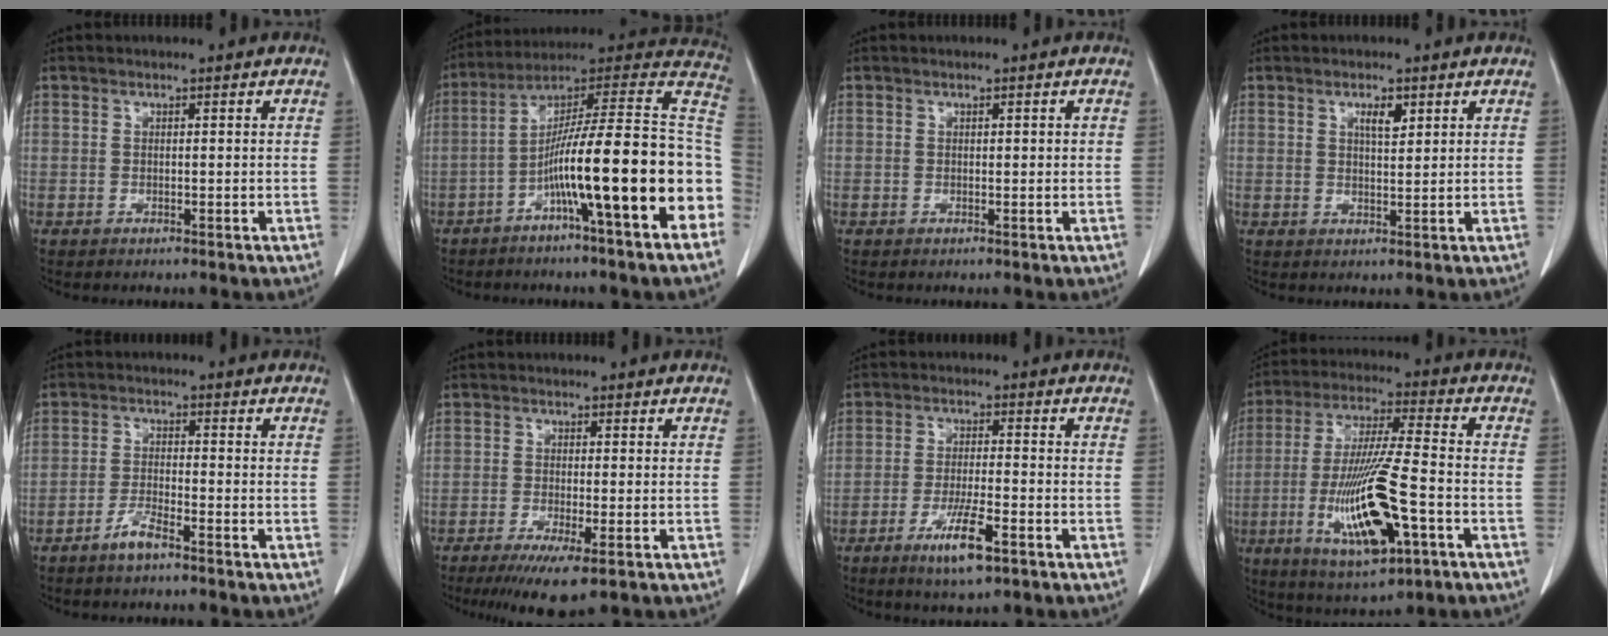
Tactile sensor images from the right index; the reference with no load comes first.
{"total": 22.0, "force": [-6.7, 0.5, 21.0], "torque": [-0.253, 0.025, -0.112]}
{"total": 0.8, "force": [0.1, 0.2, 0.7], "torque": [-0.011, 0.001, 0.003]}
{"total": 2.8, "force": [1.4, 0.8, 2.3], "torque": [-0.040, -0.002, 0.025]}
{"total": 3.4, "force": [-2.6, 0.3, 2.1], "torque": [-0.046, -0.001, -0.053]}
{"total": 6.1, "force": [-3.6, 0.6, 4.9], "torque": [-0.081, -0.018, -0.056]}
{"total": 7.1, "force": [-3.9, 0.8, 5.8], "torque": [-0.112, -0.011, -0.065]}
{"total": 16.8, "force": [-5.2, 2.4, 15.7], "torque": [-0.316, -0.020, -0.085]}